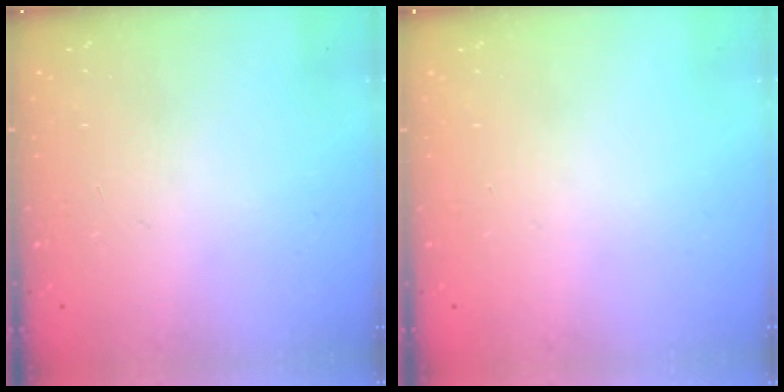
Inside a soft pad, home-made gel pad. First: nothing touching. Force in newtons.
{"total": 0.0}